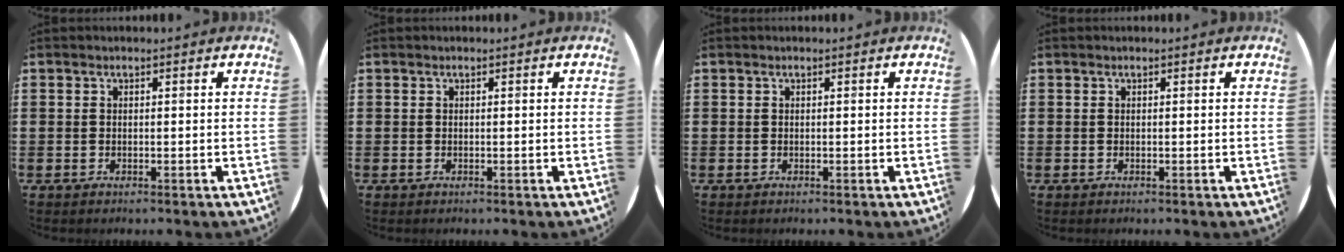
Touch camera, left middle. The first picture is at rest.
{"total": 0.0}
{"total": 0.0}
{"total": 0.0}